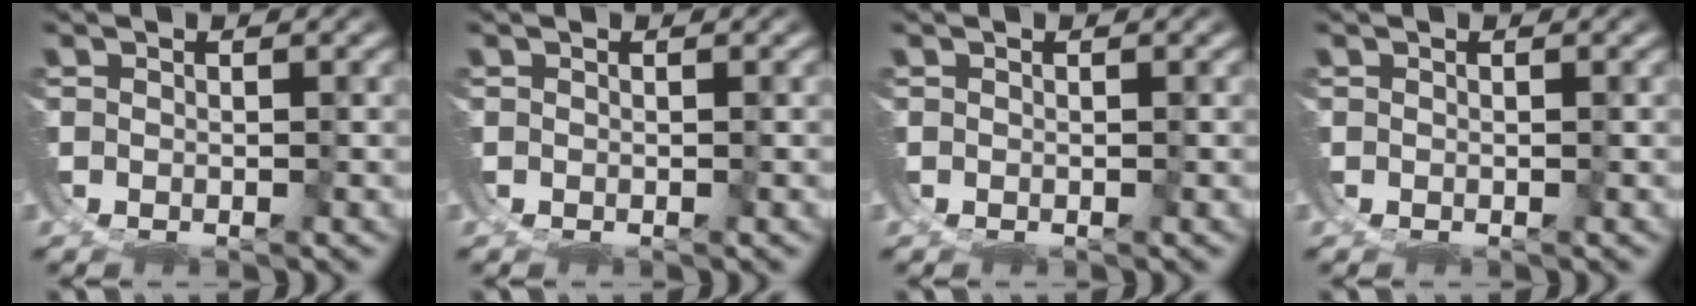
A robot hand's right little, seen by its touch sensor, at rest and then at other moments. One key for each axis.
{"total": 0.0}
{"total": 0.0}
{"total": 0.0}